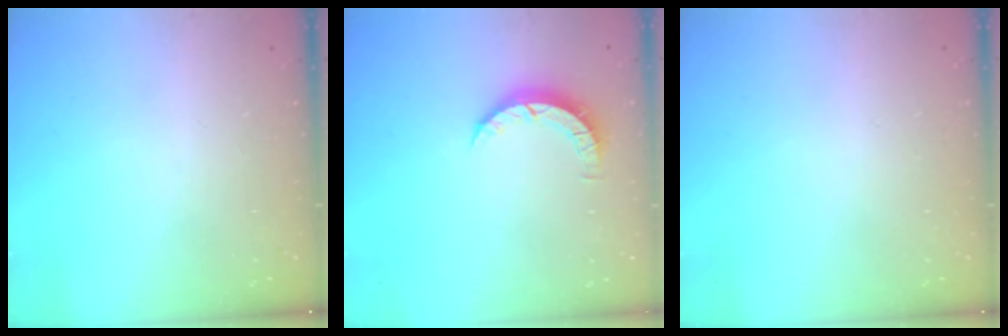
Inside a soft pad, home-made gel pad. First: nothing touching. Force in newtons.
{"total": 4.1, "press": 4.1, "slide": 0.4}
{"total": 2.6, "press": 2.6, "slide": 0.2}